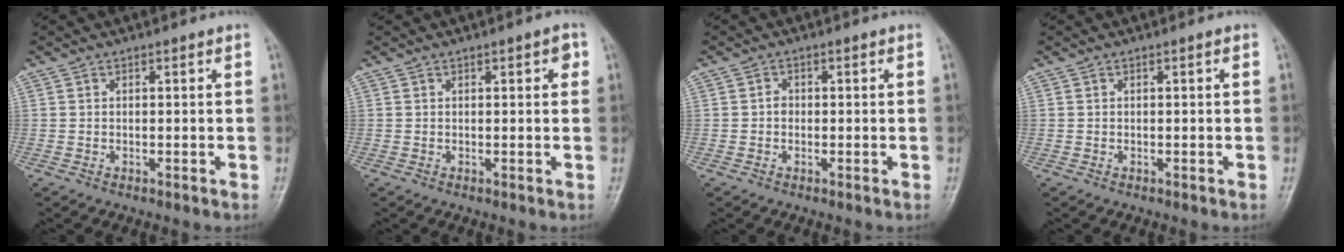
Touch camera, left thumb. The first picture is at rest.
{"total": 2.2, "force": [0.8, 0.8, 1.9], "torque": [-0.019, 0.001, 0.008]}
{"total": 1.2, "force": [-0.2, 1.0, 0.6], "torque": [-0.001, 0.005, -0.008]}
{"total": 0.0}